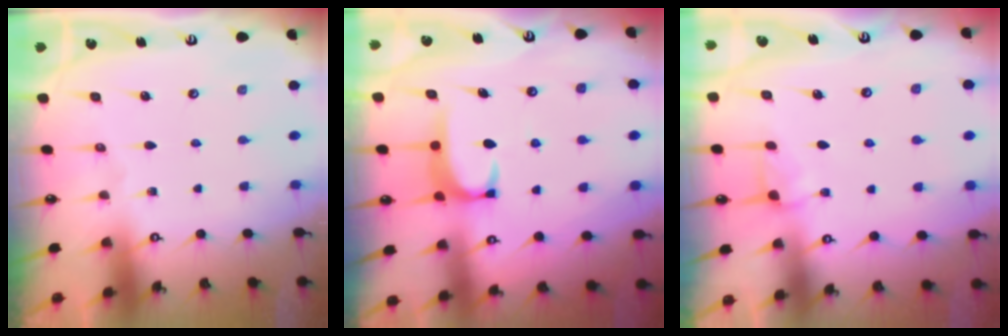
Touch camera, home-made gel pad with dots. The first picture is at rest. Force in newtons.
{"total": 2.3, "press": 2.3, "slide": 0.6}
{"total": 1.7, "press": 1.6, "slide": 0.7}